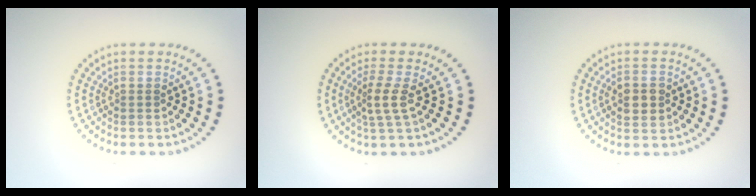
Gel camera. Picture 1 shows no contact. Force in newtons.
{"total": 2.2, "press": 1.5, "slide": 1.6}
{"total": 2.6, "press": 2.6, "slide": 0.2}